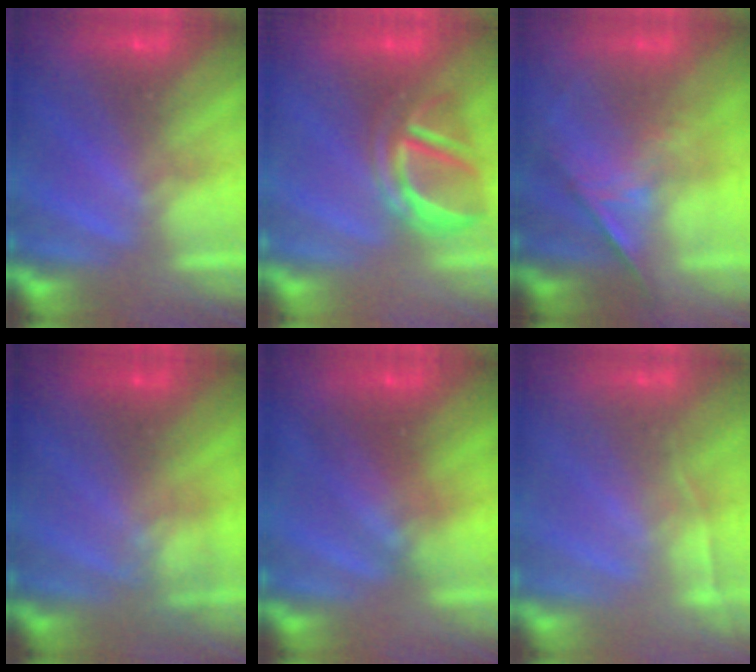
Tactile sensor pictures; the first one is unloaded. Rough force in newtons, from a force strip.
{"total": 3.7}
{"total": 1.3}
{"total": 2.5}
{"total": 2.7}
{"total": 1.9}